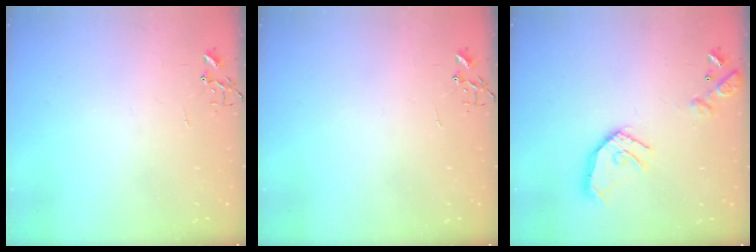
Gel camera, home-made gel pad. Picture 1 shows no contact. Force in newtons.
{"total": 0.0}
{"total": 14.7, "press": 14.6, "slide": 1.6}